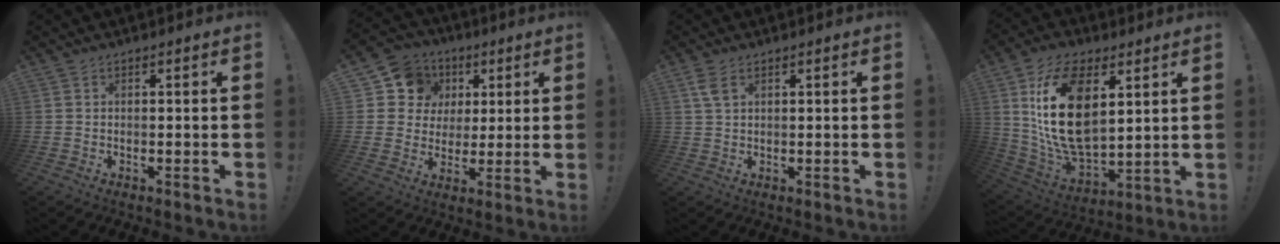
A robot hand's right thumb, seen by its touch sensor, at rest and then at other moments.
{"total": 10.8, "force": [3.2, 9.9, 2.7], "torque": [-0.042, -0.012, 0.070]}
{"total": 3.6, "force": [1.7, 1.8, 2.6], "torque": [-0.053, 0.001, 0.032]}
{"total": 21.8, "force": [6.7, 12.2, 16.8], "torque": [-0.345, -0.030, 0.115]}